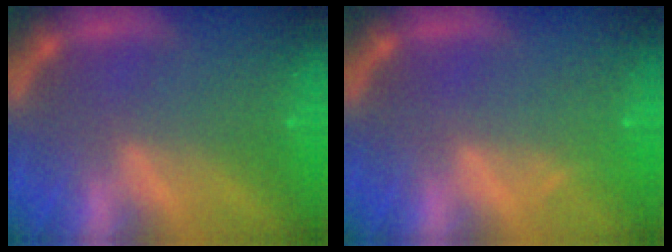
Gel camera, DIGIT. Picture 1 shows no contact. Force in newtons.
{"total": 0.9}